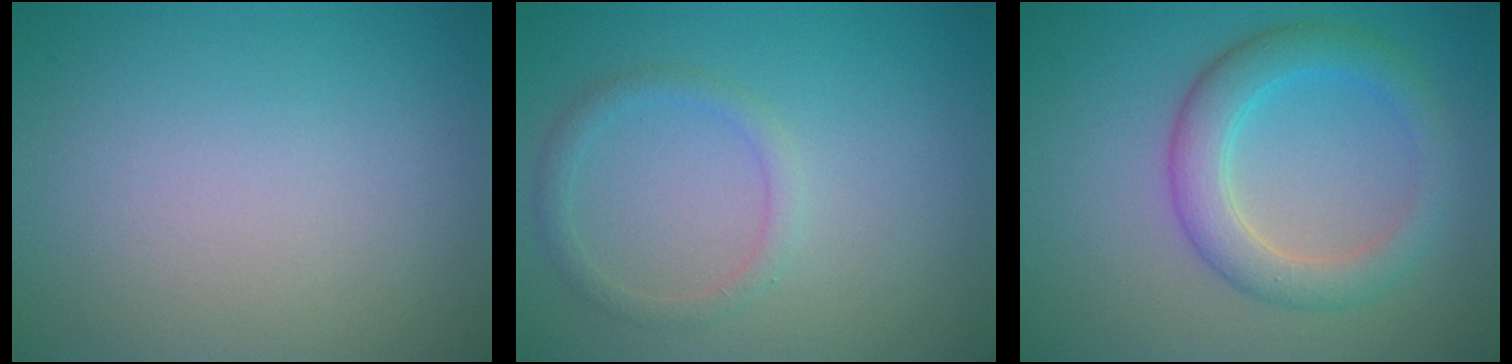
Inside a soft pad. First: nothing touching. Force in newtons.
{"total": 1.5, "press": 1.5, "slide": 0.1}
{"total": 4.3, "press": 4.3, "slide": 0.2}